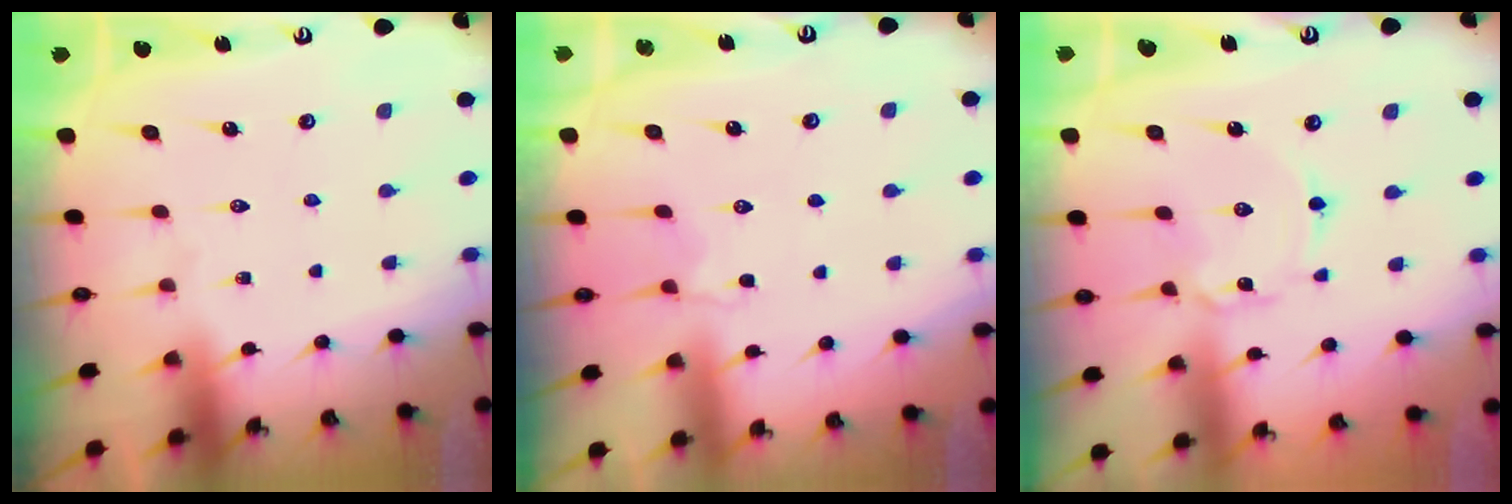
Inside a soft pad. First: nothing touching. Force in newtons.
{"total": 2.3, "press": 2.0, "slide": 1.2}
{"total": 2.0, "press": 2.0, "slide": 0.1}